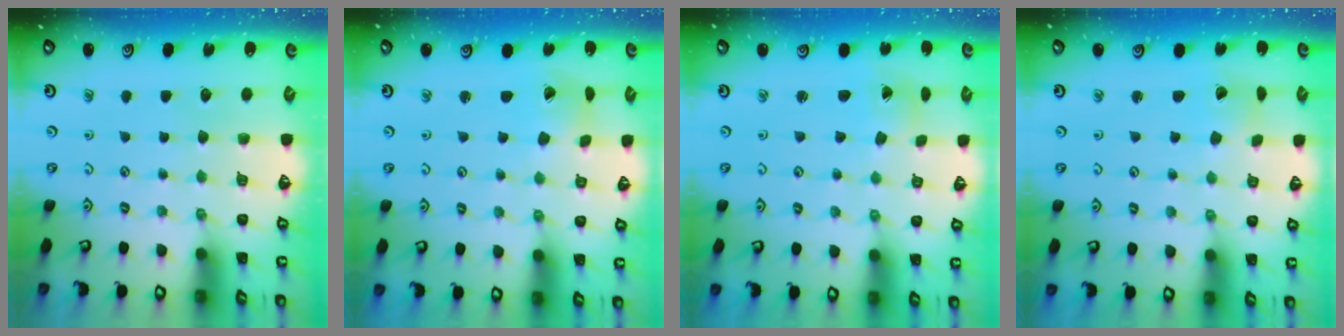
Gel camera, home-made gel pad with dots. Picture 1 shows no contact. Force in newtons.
{"total": 2.1, "press": 2.0, "slide": 0.3}
{"total": 2.1, "press": 2.1, "slide": 0.2}
{"total": 2.5, "press": 2.5, "slide": 0.4}